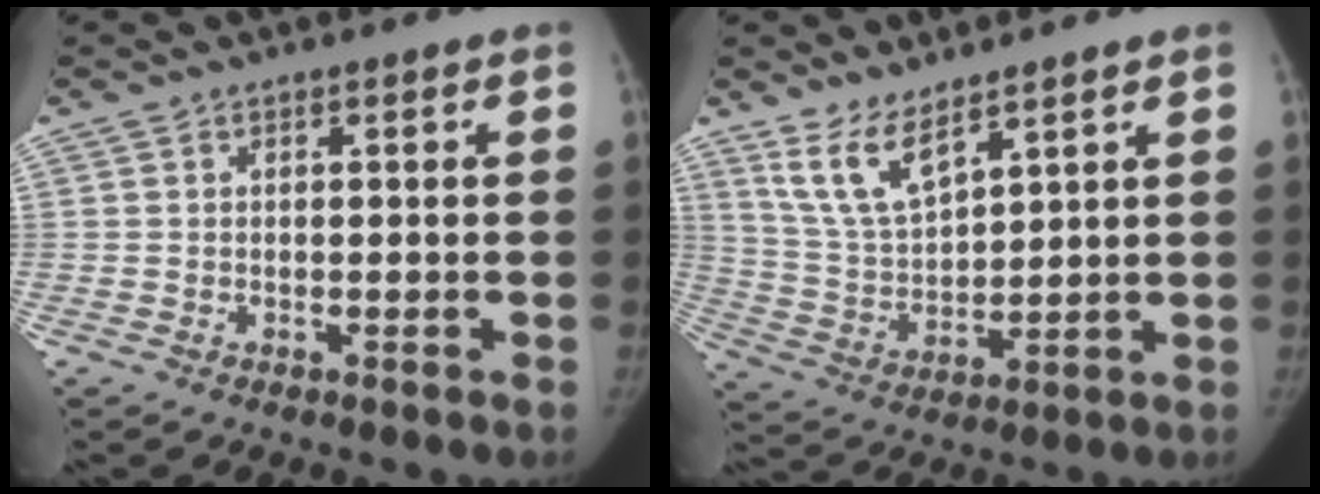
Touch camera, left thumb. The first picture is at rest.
{"total": 8.6, "force": [6.3, 2.7, 5.2], "torque": [-0.094, -0.043, 0.141]}